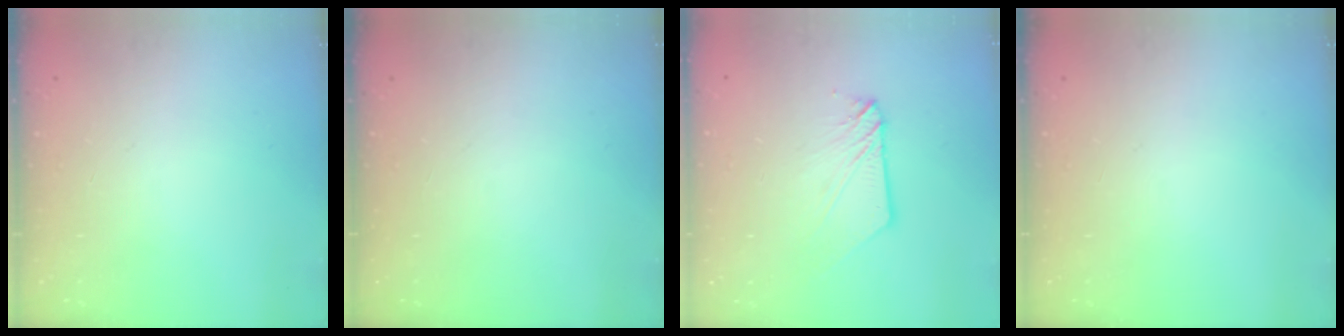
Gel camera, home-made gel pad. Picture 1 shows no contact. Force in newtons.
{"total": 0.0}
{"total": 3.6, "press": 3.6, "slide": 0.3}
{"total": 0.0}